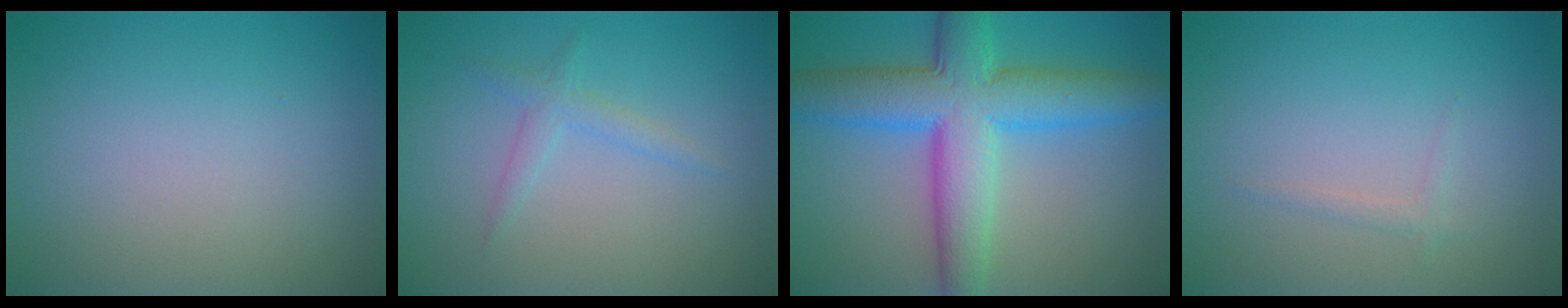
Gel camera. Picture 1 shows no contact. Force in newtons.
{"total": 1.6, "press": 1.6, "slide": 0.1}
{"total": 9.2, "press": 9.2, "slide": 0.1}
{"total": 0.8, "press": 0.8, "slide": 0.1}